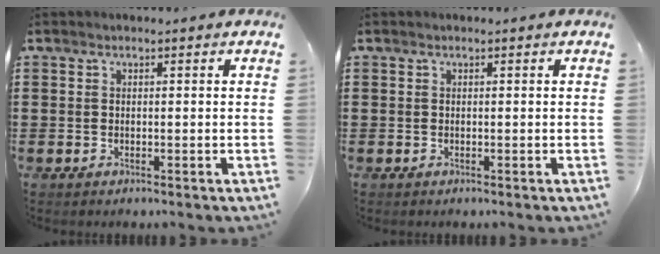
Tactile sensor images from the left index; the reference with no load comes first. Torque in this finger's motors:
{"motor_torque": [0.00, 0.00, 0.00, -0.01]}